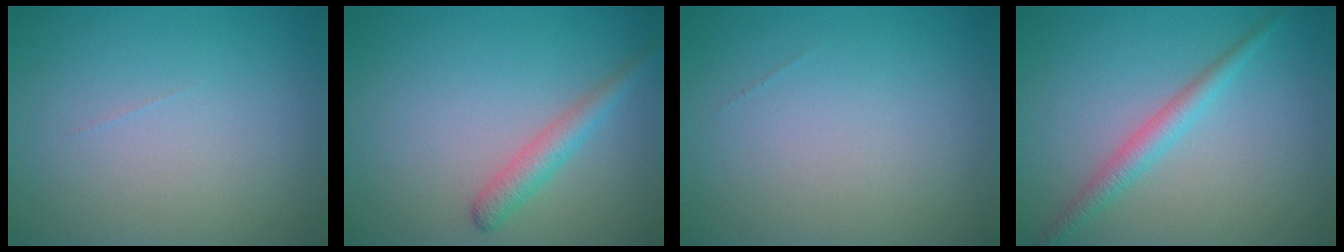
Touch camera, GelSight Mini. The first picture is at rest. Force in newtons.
{"total": 2.2, "press": 2.2, "slide": 0.1}
{"total": 0.0}
{"total": 2.4, "press": 2.3, "slide": 0.2}